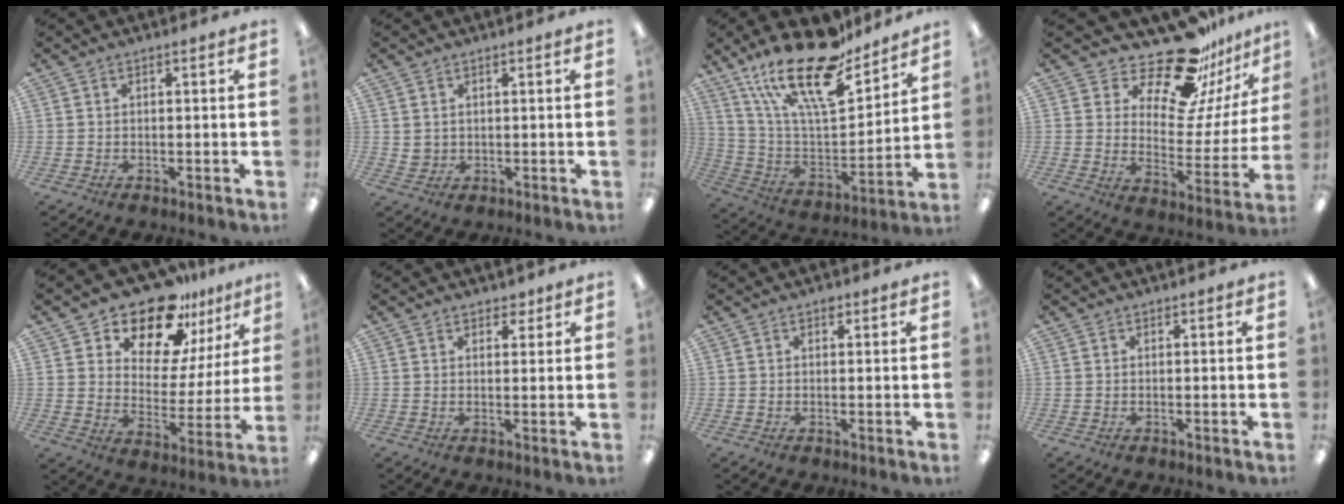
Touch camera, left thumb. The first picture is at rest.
{"total": 2.4, "force": [1.1, 2.1, 0.1], "torque": [0.001, -0.002, 0.020]}
{"total": 23.2, "force": [17.0, 7.7, 13.8], "torque": [-0.255, -0.109, 0.294]}
{"total": 19.9, "force": [16.3, 7.1, 9.0], "torque": [-0.143, -0.121, 0.279]}
{"total": 17.0, "force": [14.2, 6.9, 6.1], "torque": [-0.107, -0.115, 0.252]}
{"total": 2.4, "force": [1.9, 1.4, 0.6], "torque": [0.003, -0.004, 0.033]}
{"total": 1.0, "force": [0.7, 0.6, 0.4], "torque": [-0.002, -0.003, 0.011]}
{"total": 0.0}